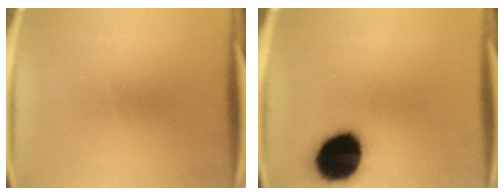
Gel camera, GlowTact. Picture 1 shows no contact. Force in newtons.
{"total": 18.5}